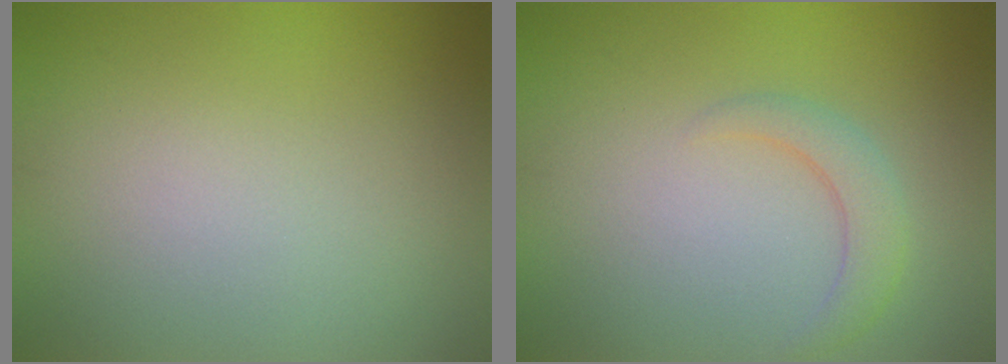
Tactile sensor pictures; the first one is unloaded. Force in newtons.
{"total": 2.2, "press": 2.2, "slide": 0.3}